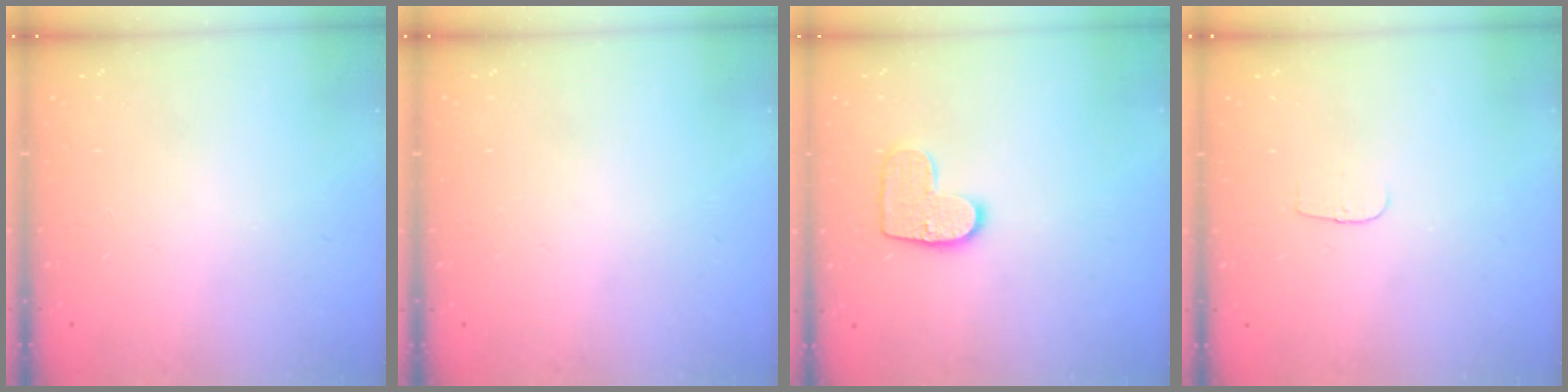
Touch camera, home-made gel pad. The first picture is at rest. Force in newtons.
{"total": 0.0}
{"total": 10.0, "press": 10.0, "slide": 0.5}
{"total": 2.9, "press": 2.8, "slide": 0.3}